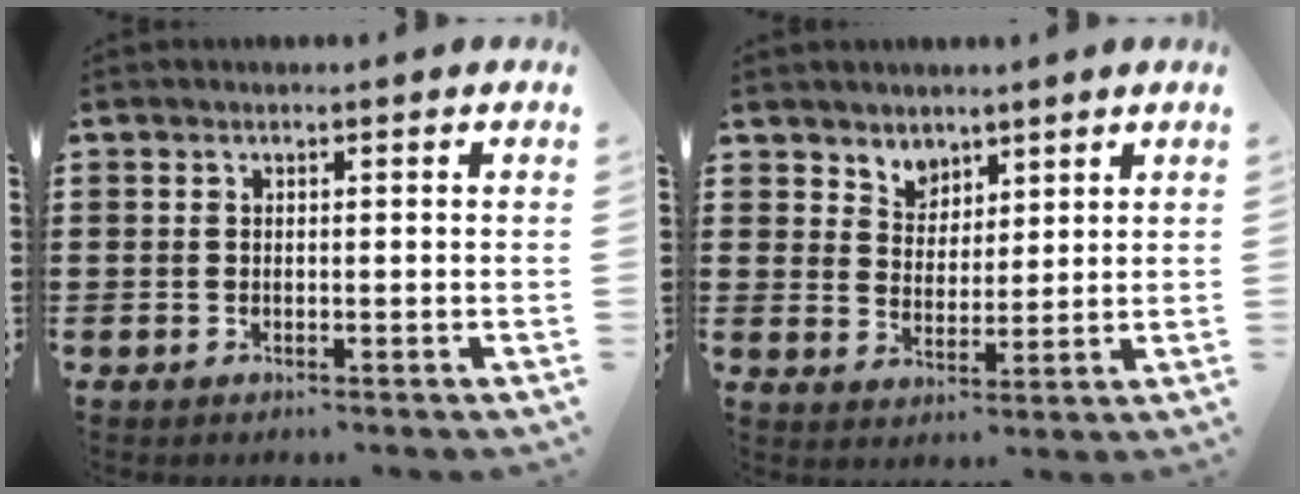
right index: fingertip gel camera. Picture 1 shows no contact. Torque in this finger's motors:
{"motor_torque": [0.06, -0.05, 0.12, 0.03]}